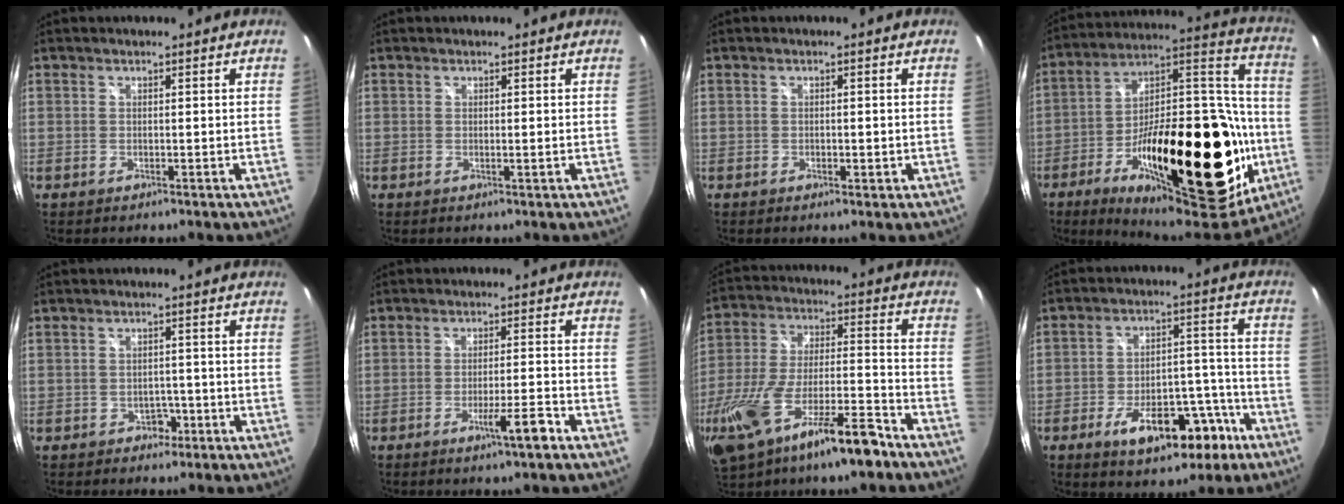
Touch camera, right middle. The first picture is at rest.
{"total": 0.5, "force": [0.0, -0.2, 0.5], "torque": [-0.006, -0.001, -0.002]}
{"total": 1.5, "force": [-0.5, 0.8, 1.2], "torque": [-0.017, -0.002, -0.008]}
{"total": 39.0, "force": [-13.4, 16.8, 32.5], "torque": [-0.485, 0.031, -0.203]}
{"total": 2.5, "force": [-1.3, 2.0, 0.7], "torque": [-0.012, 0.002, -0.018]}
{"total": 5.1, "force": [-3.1, -0.4, 4.0], "torque": [-0.072, -0.010, -0.049]}
{"total": 20.7, "force": [-13.0, 5.2, 15.2], "torque": [-0.307, -0.046, -0.222]}
{"total": 14.5, "force": [-8.2, 6.9, 9.7], "torque": [-0.166, 0.023, -0.109]}